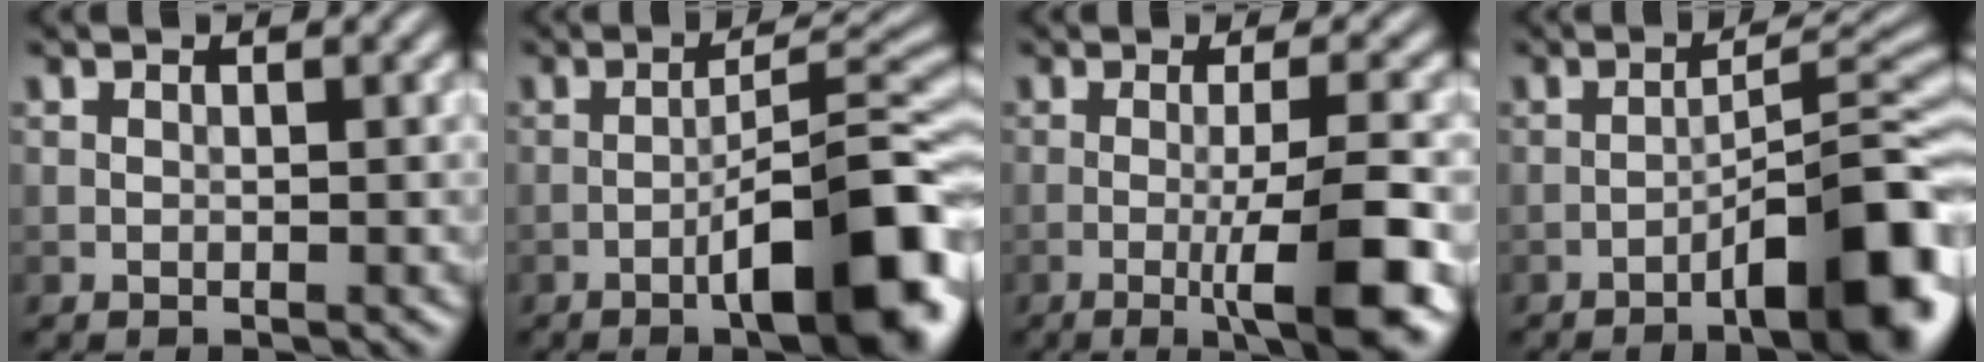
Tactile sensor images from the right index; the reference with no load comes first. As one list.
[{"total": 10.2, "force": [-4.7, 2.6, 8.7], "torque": [-0.121, 0.015, -0.073]}, {"total": 7.5, "force": [-2.2, 1.4, 7.1], "torque": [-0.097, 0.003, -0.040]}, {"total": 9.0, "force": [-5.1, 2.0, 7.2], "torque": [-0.098, 0.014, -0.076]}]